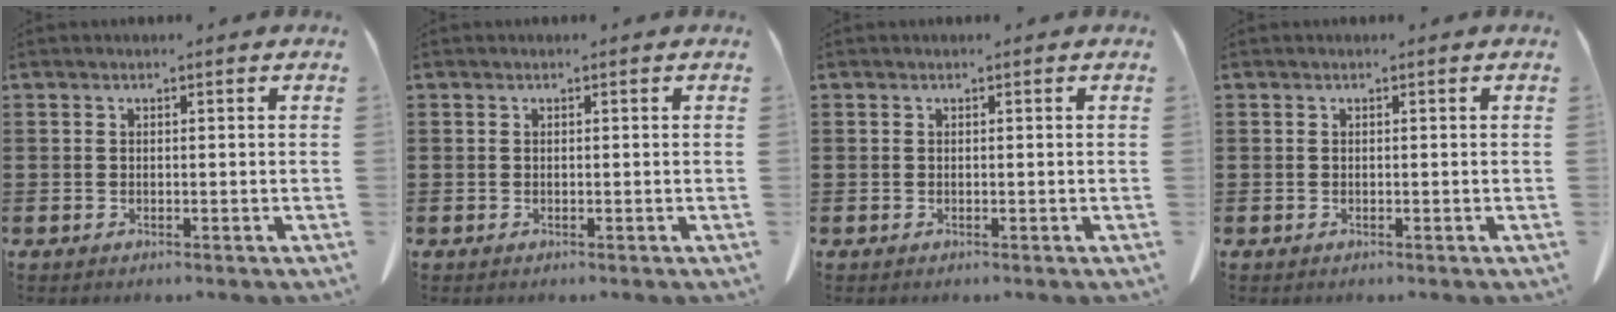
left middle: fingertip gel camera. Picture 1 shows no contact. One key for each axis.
{"total": 0.0}
{"total": 0.0}
{"total": 0.0}